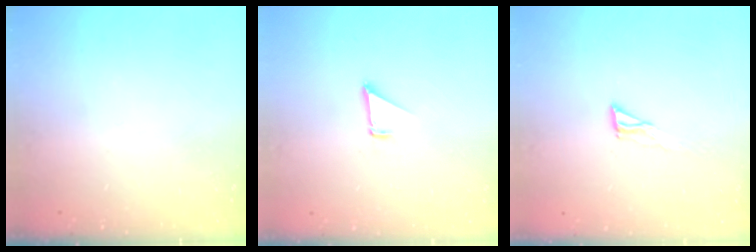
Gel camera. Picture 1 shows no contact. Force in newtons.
{"total": 1.4, "press": 1.3, "slide": 0.1}
{"total": 4.3, "press": 4.2, "slide": 0.3}